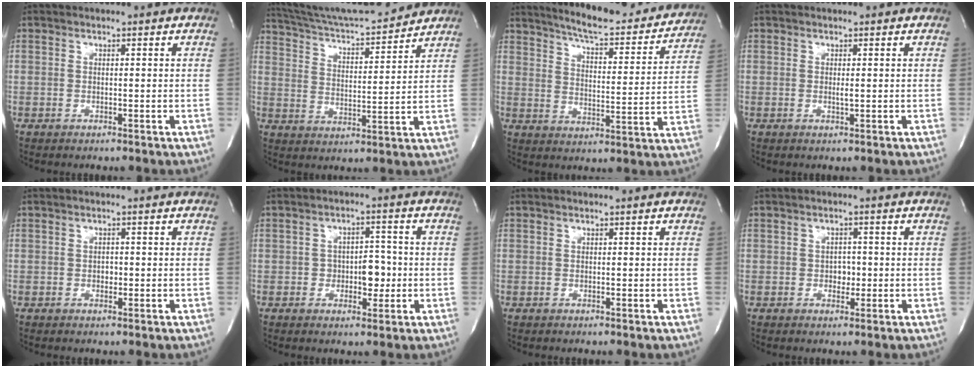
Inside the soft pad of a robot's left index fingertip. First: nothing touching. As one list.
[{"total": 15.4, "force": [14.6, 0.9, 4.8], "torque": [-0.089, 0.007, 0.235]}, {"total": 20.2, "force": [18.4, 3.5, 7.7], "torque": [-0.107, -0.023, 0.237]}, {"total": 0.8, "force": [0.2, 0.1, 0.8], "torque": [-0.018, -0.001, 0.003]}, {"total": 1.0, "force": [-0.2, 0.7, 0.6], "torque": [-0.009, 0.003, -0.003]}, {"total": 4.6, "force": [-0.8, 2.8, 3.5], "torque": [-0.039, 0.011, -0.008]}, {"total": 0.0}, {"total": 2.0, "force": [-0.3, 1.5, 1.2], "torque": [-0.015, 0.005, -0.003]}]